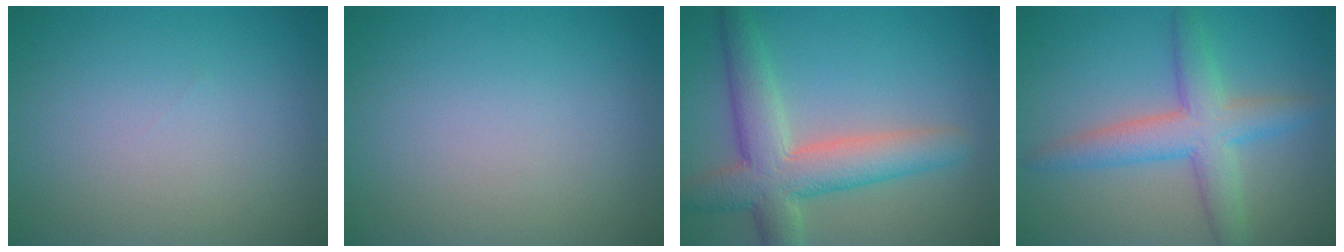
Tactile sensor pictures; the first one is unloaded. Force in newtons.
{"total": 0.0}
{"total": 6.8, "press": 6.8, "slide": 0.5}
{"total": 5.1, "press": 5.1, "slide": 0.2}